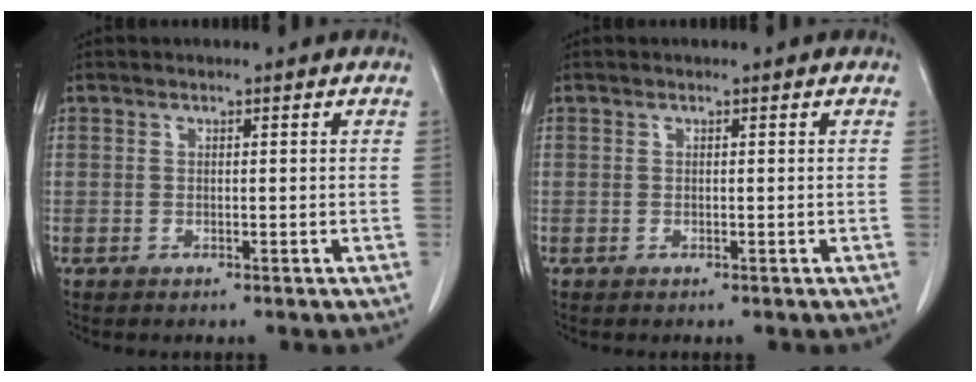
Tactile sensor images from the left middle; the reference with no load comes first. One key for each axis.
{"total": 0.0}